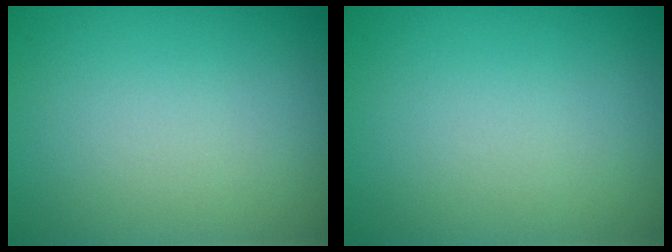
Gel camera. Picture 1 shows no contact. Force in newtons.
{"total": 0.0}